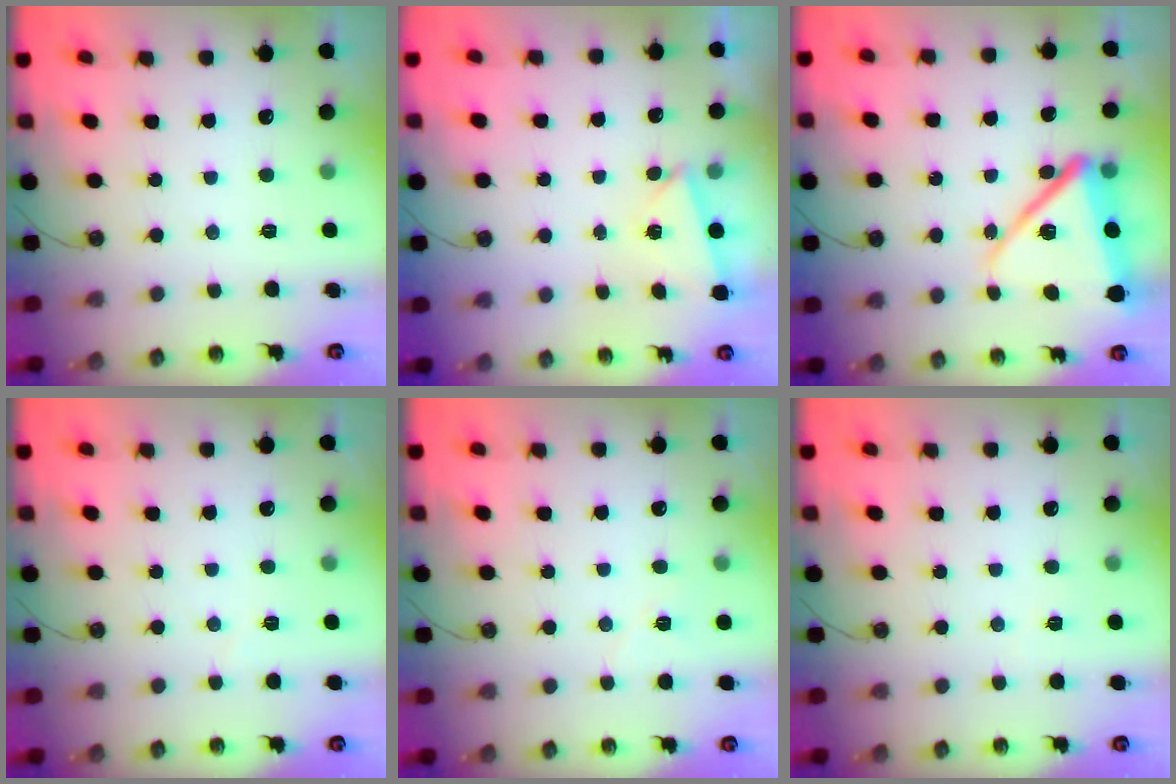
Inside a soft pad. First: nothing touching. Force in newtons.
{"total": 2.8, "press": 1.5, "slide": 2.3}
{"total": 17.6, "press": 17.3, "slide": 3.5}
{"total": 2.8, "press": 2.7, "slide": 0.8}
{"total": 6.3, "press": 5.5, "slide": 2.9}
{"total": 2.9, "press": 1.6, "slide": 2.4}